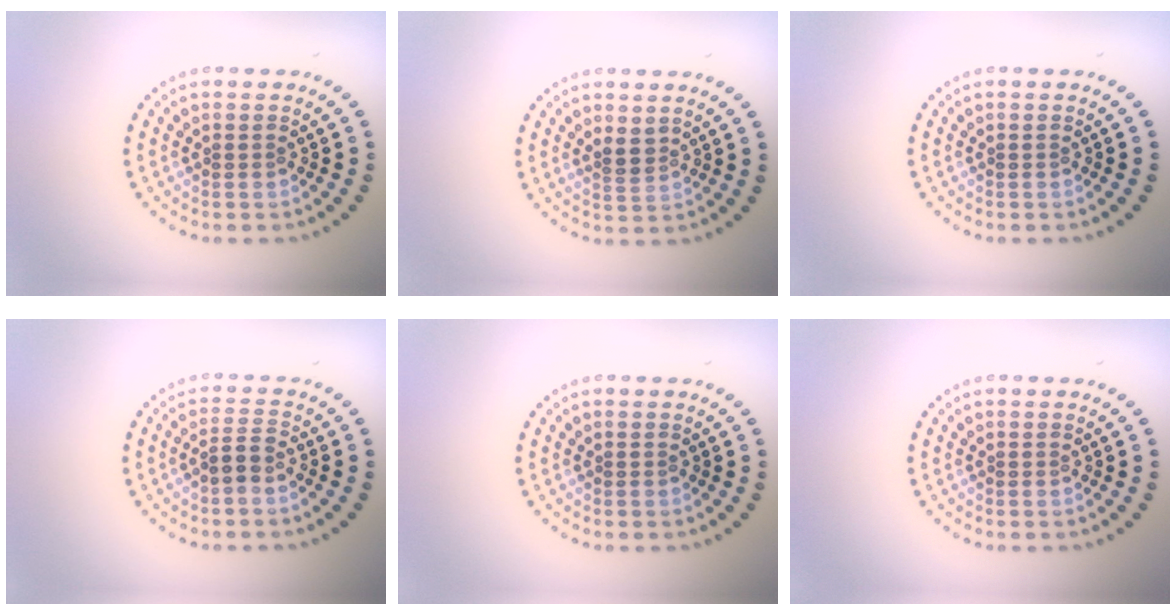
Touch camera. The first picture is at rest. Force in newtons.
{"total": 1.1, "press": 0.9, "slide": 0.7}
{"total": 0.0}
{"total": 2.0, "press": 1.6, "slide": 1.2}
{"total": 0.0}
{"total": 0.0}